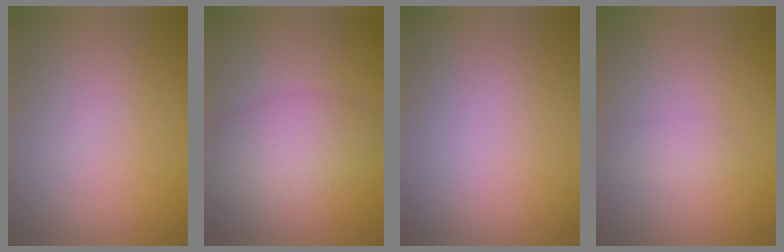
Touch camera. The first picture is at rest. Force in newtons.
{"total": 4.5, "press": 4.5, "slide": 0.3}
{"total": 0.0}
{"total": 1.2, "press": 1.2, "slide": 0.1}